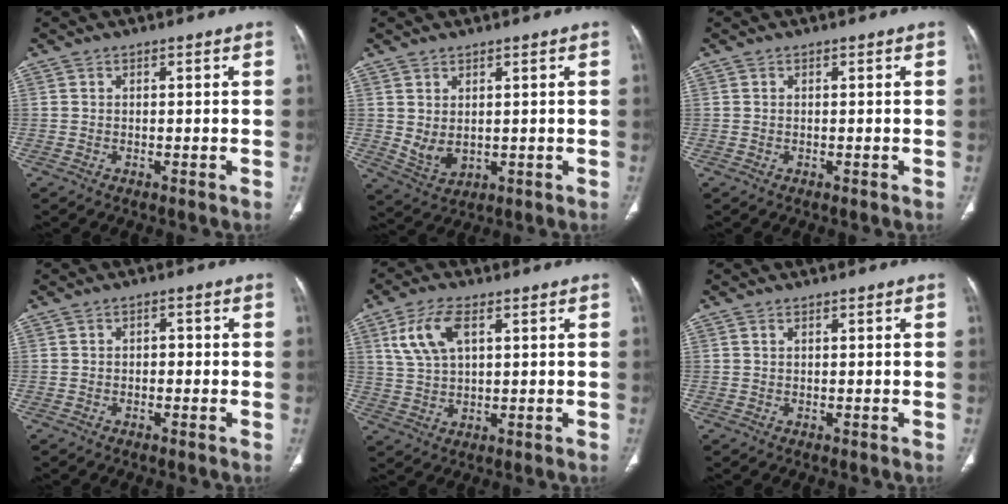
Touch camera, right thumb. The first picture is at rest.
{"total": 4.2, "force": [0.7, 2.5, 3.3], "torque": [-0.059, -0.012, 0.029]}
{"total": 0.0}
{"total": 1.6, "force": [-0.4, 1.2, 0.9], "torque": [-0.003, 0.006, -0.011]}
{"total": 8.2, "force": [3.2, 4.0, 6.4], "torque": [-0.134, 0.000, 0.067]}
{"total": 0.0}